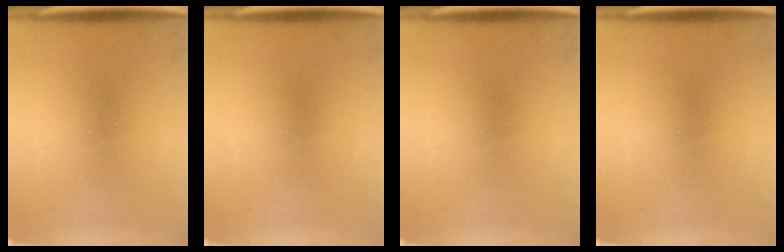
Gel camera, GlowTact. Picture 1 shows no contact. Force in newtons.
{"total": 0.0}
{"total": 0.0}
{"total": 0.0}